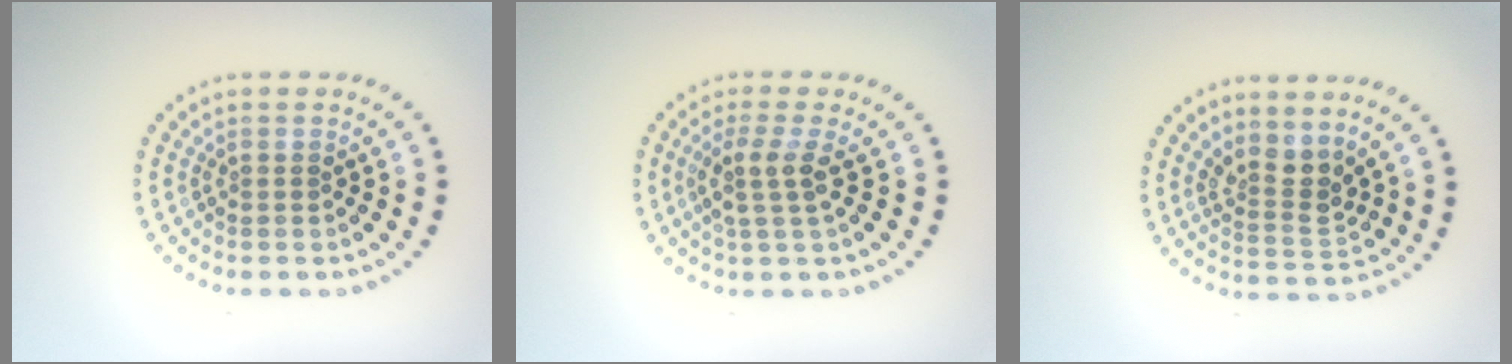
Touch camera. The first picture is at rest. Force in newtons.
{"total": 2.6, "press": 2.0, "slide": 1.5}
{"total": 2.7, "press": 2.0, "slide": 1.9}